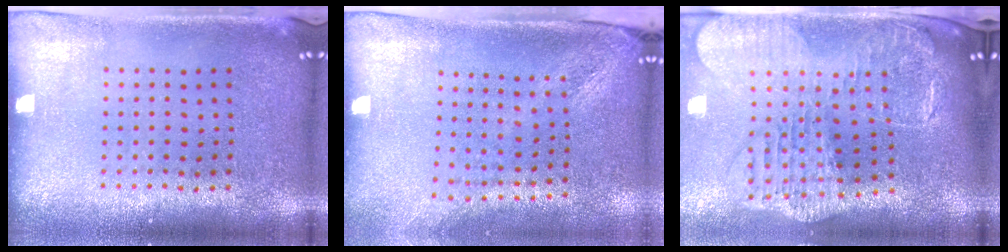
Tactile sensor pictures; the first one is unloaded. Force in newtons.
{"total": 2.1, "press": 1.7, "slide": 1.3}
{"total": 3.1, "press": 2.5, "slide": 1.8}